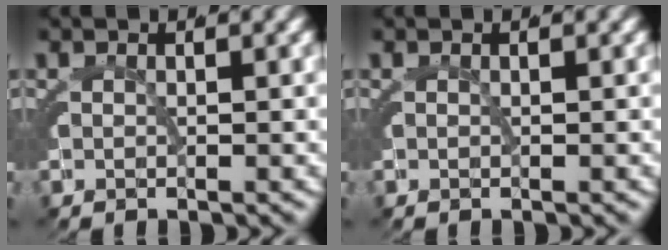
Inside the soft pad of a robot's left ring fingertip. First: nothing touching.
{"total": 0.0}